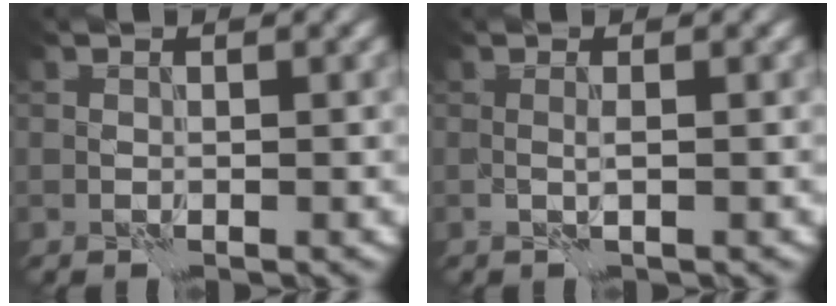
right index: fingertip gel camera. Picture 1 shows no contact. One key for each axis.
{"total": 0.7, "fx": 0.1, "fy": 0.0, "fz": 0.7, "tx": -0.016, "ty": 0.001, "tz": 0.000}